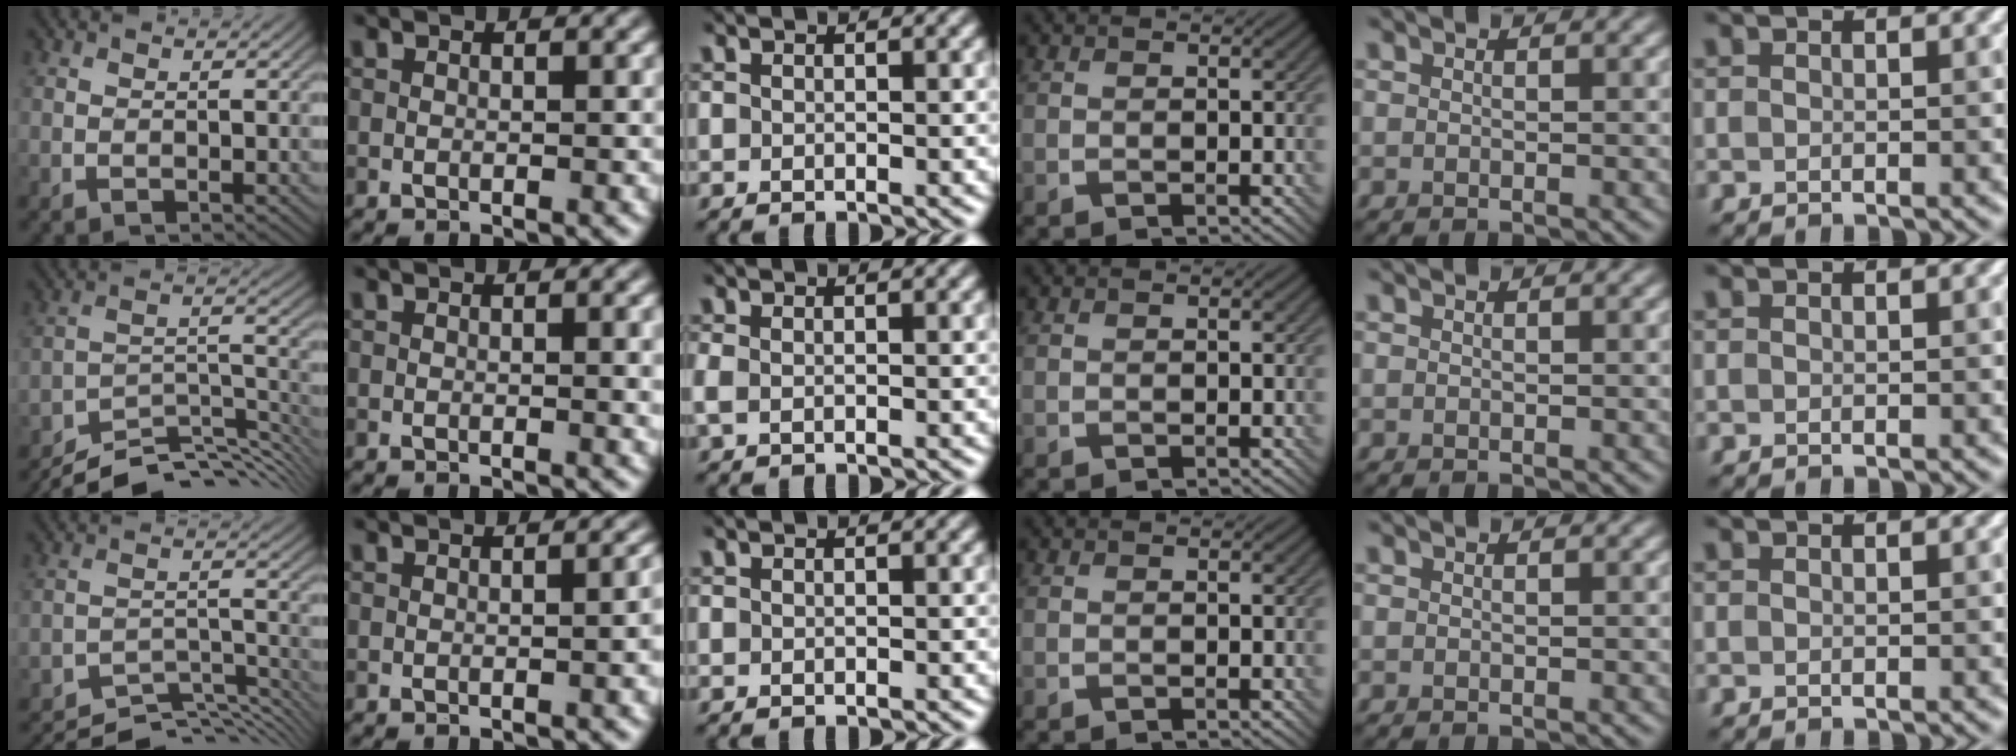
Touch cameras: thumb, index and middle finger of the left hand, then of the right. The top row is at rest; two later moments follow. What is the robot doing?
{"motion": "insert", "object": "bottle cap"}